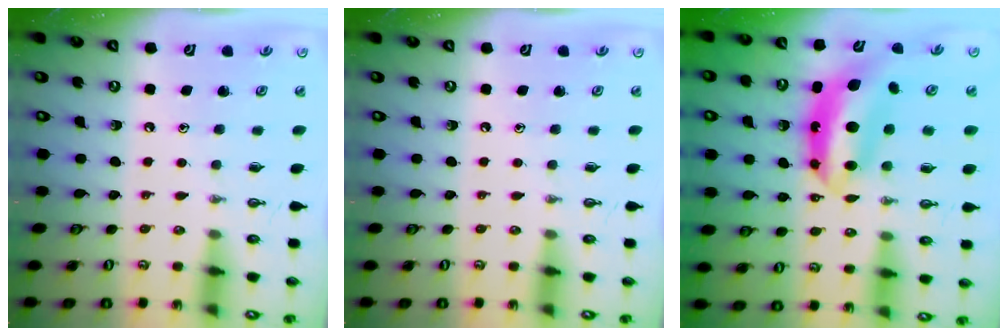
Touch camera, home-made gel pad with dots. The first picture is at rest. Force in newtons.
{"total": 0.0}
{"total": 9.1, "press": 9.0, "slide": 1.3}